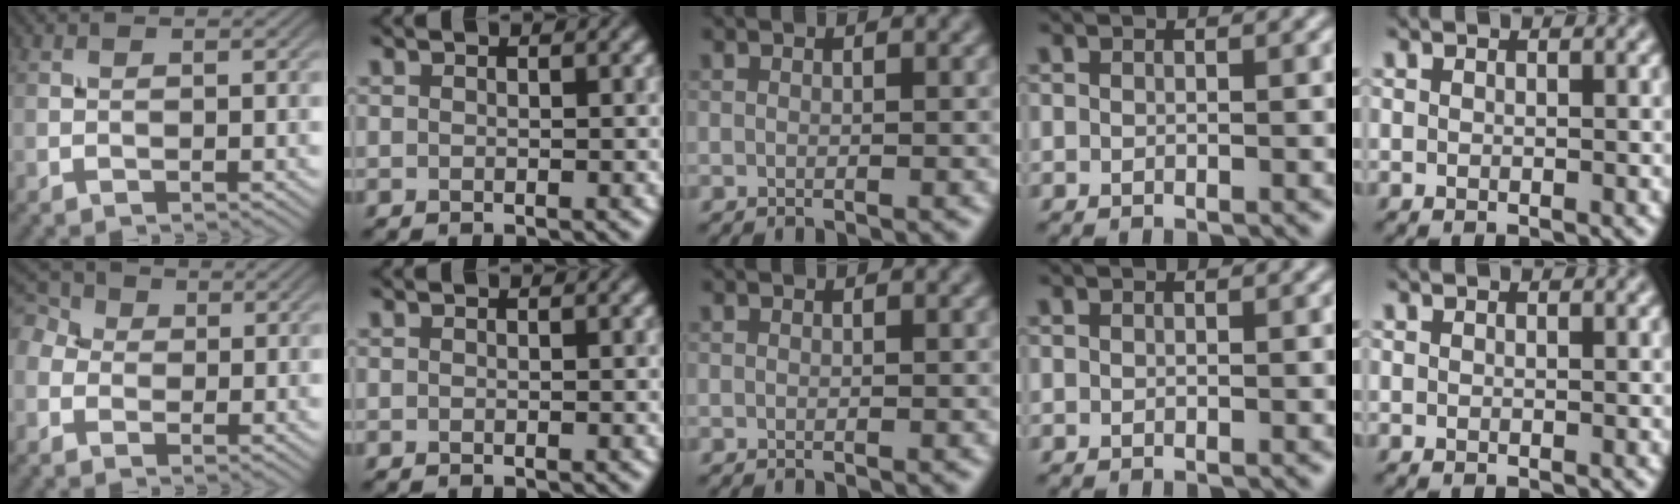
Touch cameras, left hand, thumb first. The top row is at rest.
{"thumb": {"total": 4.9, "force": [0.3, 4.3, 2.3], "torque": [-0.074, 0.012, -0.002]}}